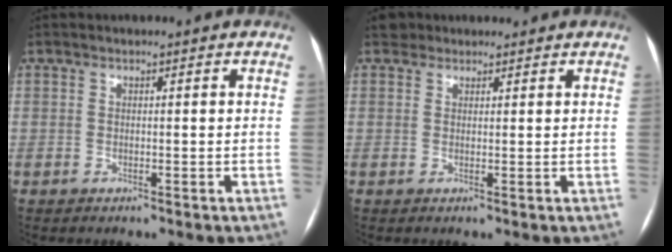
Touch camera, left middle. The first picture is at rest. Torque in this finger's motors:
{"motor_torque": [0.02, -0.02, -0.11, -0.01]}